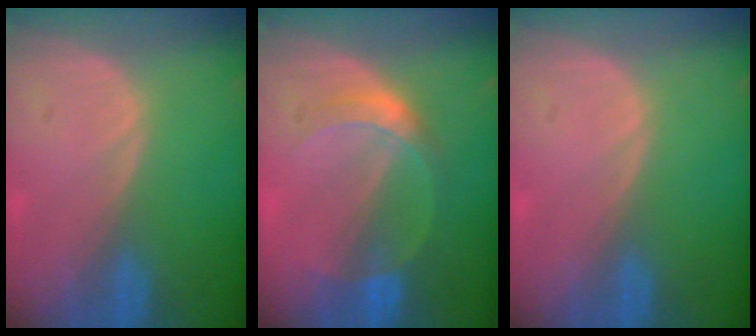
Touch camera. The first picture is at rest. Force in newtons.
{"total": 4.9, "press": 4.9, "slide": 0.6}
{"total": 0.0}